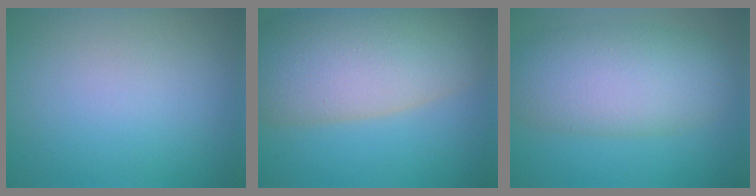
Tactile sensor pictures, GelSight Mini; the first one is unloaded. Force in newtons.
{"total": 11.8, "press": 11.7, "slide": 1.0}
{"total": 8.3, "press": 8.3, "slide": 0.3}